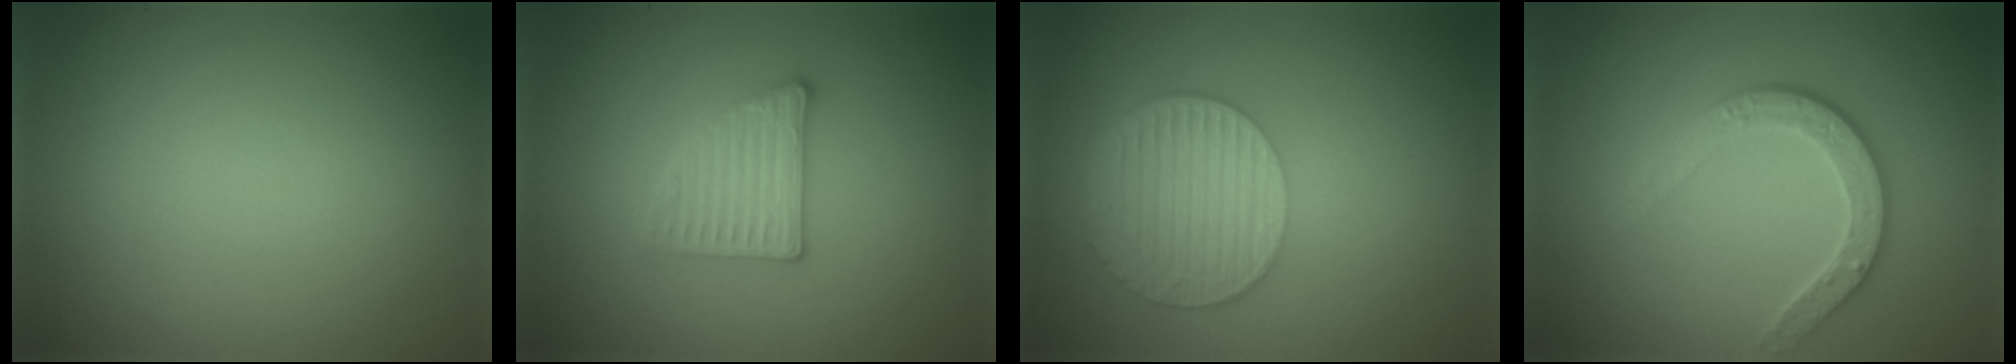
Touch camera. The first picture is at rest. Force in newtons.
{"total": 2.8, "press": 2.7, "slide": 0.5}
{"total": 6.2, "press": 4.4, "slide": 4.3}
{"total": 3.4, "press": 2.9, "slide": 1.8}